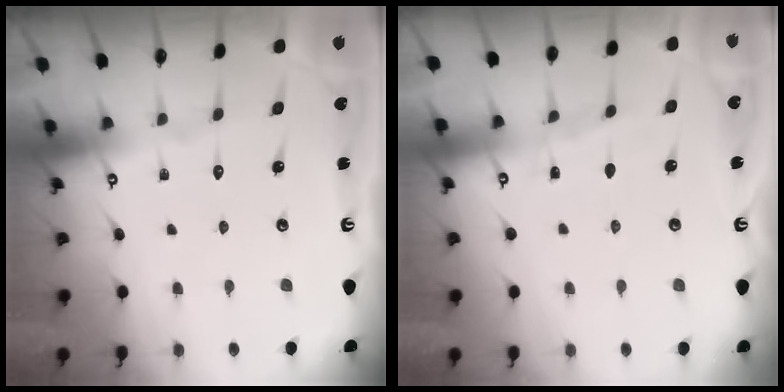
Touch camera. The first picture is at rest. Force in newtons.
{"total": 2.8, "press": 2.8, "slide": 0.4}